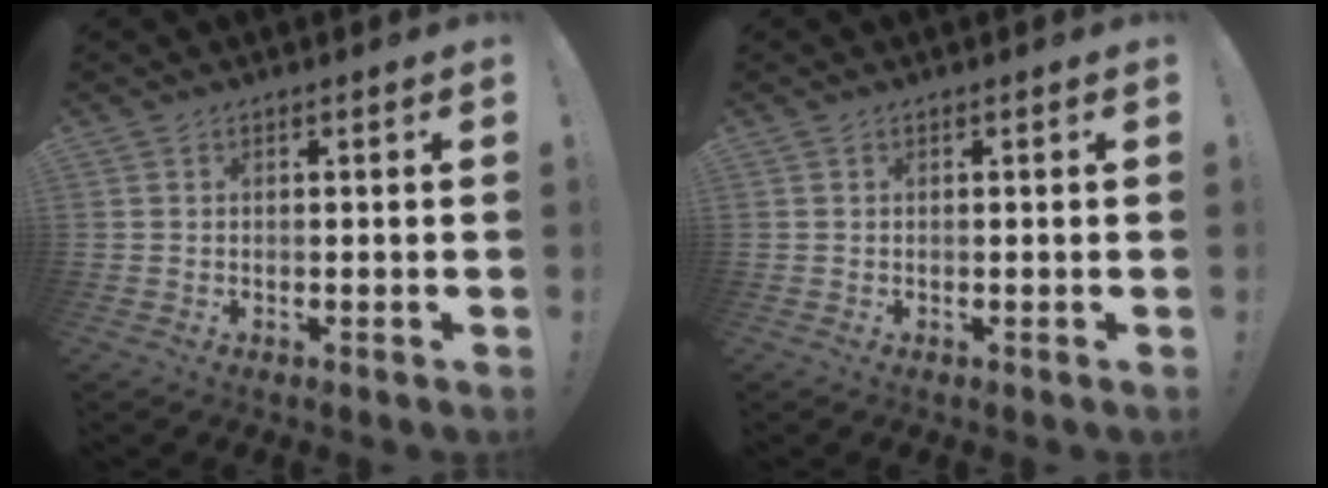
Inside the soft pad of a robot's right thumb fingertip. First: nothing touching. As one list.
[{"total": 0.0}]